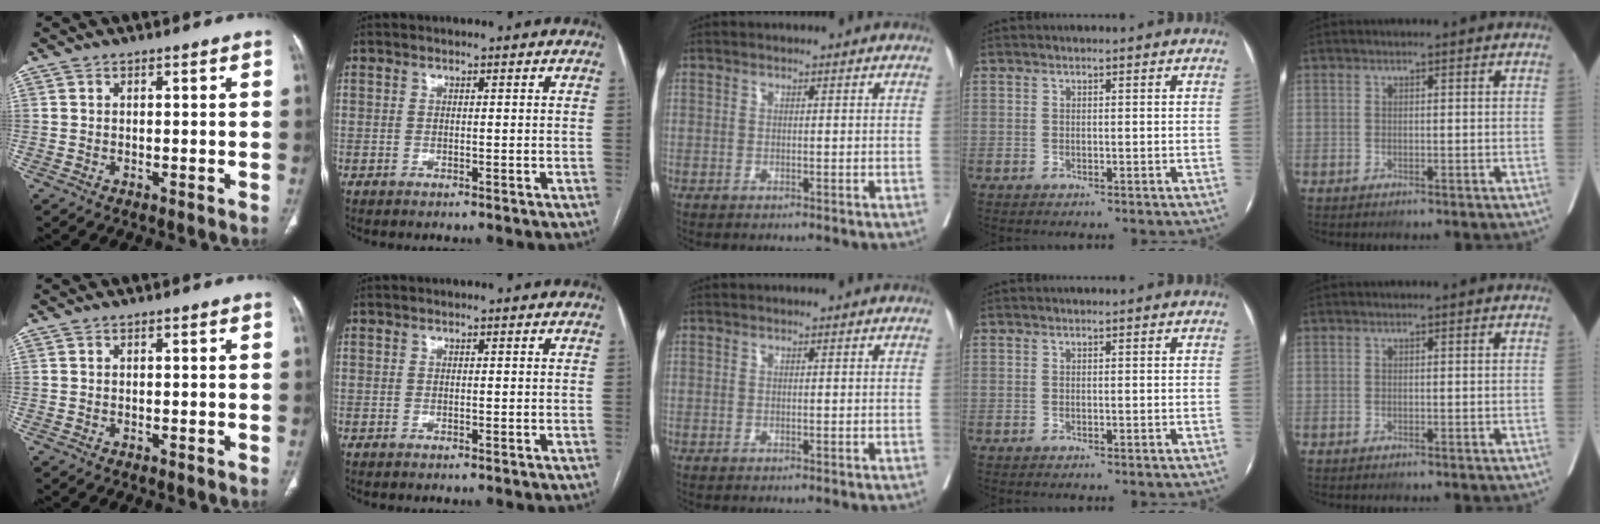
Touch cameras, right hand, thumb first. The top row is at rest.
{}